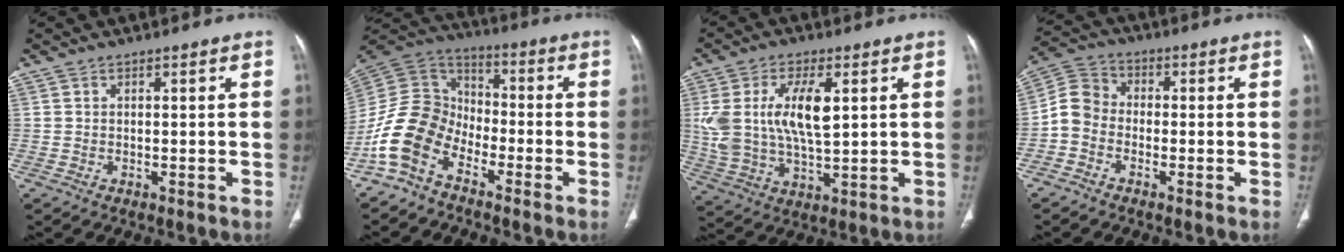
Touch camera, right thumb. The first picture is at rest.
{"total": 12.5, "force": [-7.0, 8.2, 6.2], "torque": [-0.114, 0.067, -0.159]}
{"total": 14.1, "force": [3.2, 6.4, 12.1], "torque": [-0.247, -0.008, 0.067]}
{"total": 6.2, "force": [-1.9, 5.0, 3.0], "torque": [-0.048, 0.026, -0.054]}